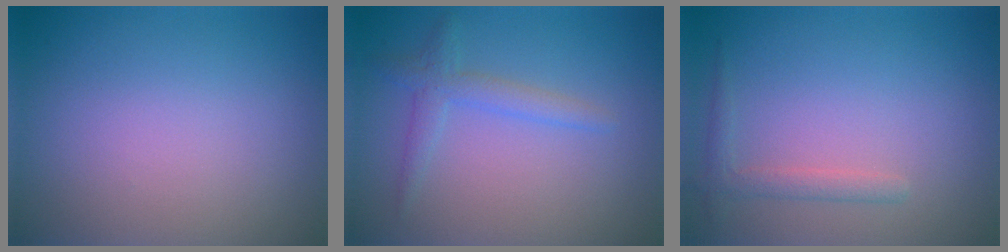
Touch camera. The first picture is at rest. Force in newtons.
{"total": 2.0, "press": 2.0, "slide": 0.1}
{"total": 1.5, "press": 1.5, "slide": 0.1}